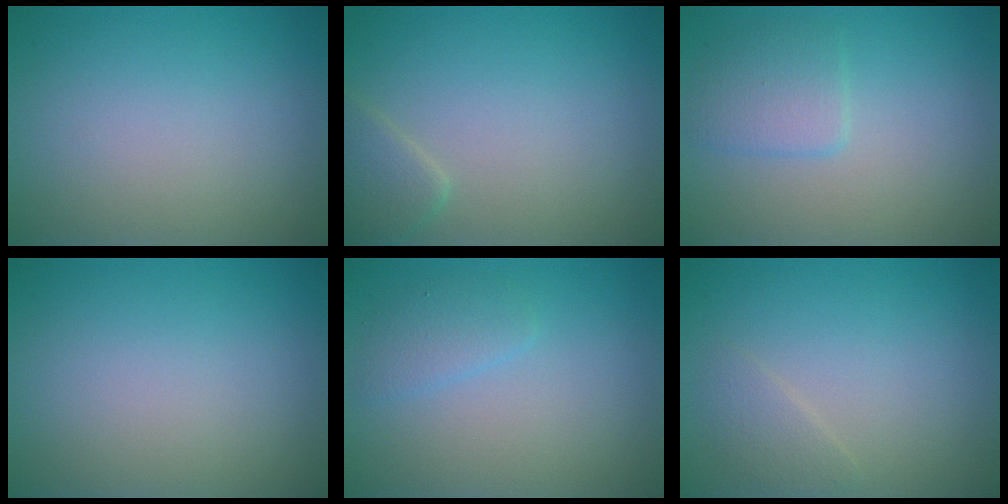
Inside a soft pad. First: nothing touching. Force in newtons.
{"total": 1.9, "press": 1.9, "slide": 0.1}
{"total": 2.4, "press": 2.4, "slide": 0.2}
{"total": 0.0}
{"total": 1.6, "press": 1.6, "slide": 0.0}
{"total": 1.4, "press": 1.4, "slide": 0.1}